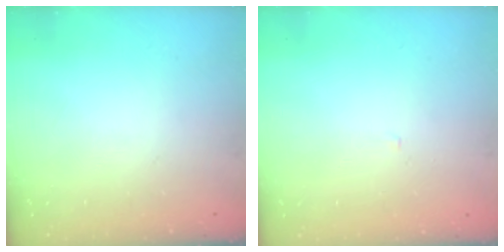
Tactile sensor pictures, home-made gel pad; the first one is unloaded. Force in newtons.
{"total": 1.7, "press": 1.7, "slide": 0.3}